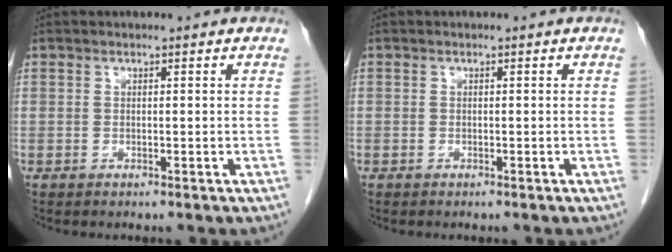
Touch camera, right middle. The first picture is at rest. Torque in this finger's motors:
{"motor_torque": [1.22, -0.92, -0.01, -0.21]}